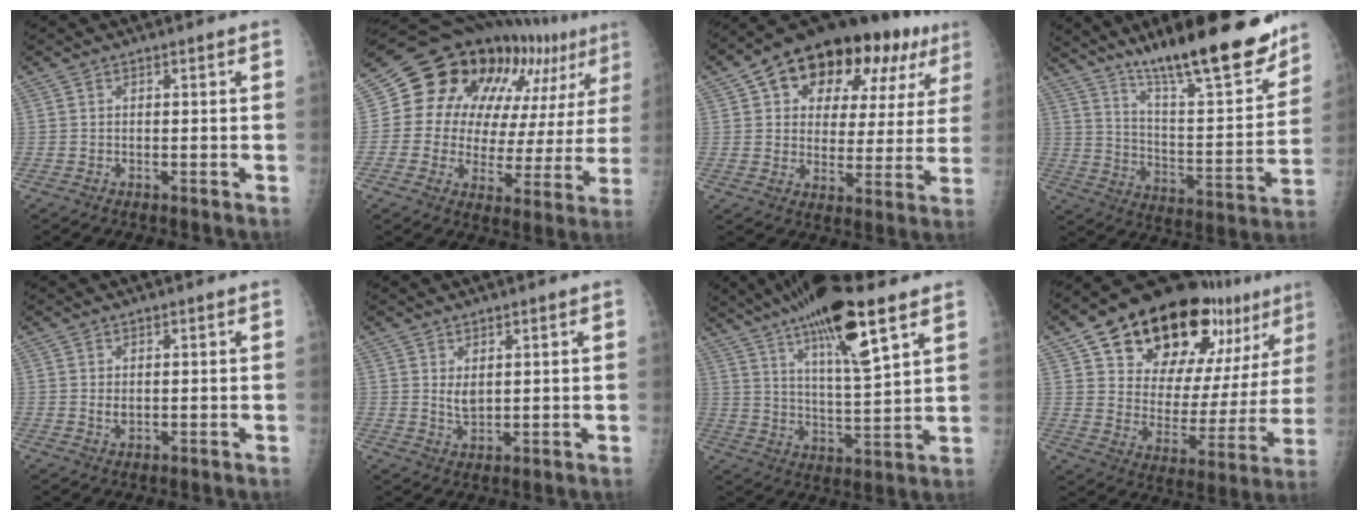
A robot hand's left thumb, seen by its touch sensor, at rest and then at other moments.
{"total": 23.9, "force": [11.7, 12.4, 16.7], "torque": [-0.208, 0.001, 0.169]}
{"total": 23.3, "force": [11.3, 13.0, 15.6], "torque": [-0.182, 0.015, 0.164]}
{"total": 23.1, "force": [17.0, 4.5, 14.9], "torque": [-0.202, -0.088, 0.277]}
{"total": 1.7, "force": [0.3, 1.0, 1.3], "torque": [-0.018, -0.001, 0.009]}
{"total": 3.1, "force": [1.1, 1.6, 2.4], "torque": [-0.036, -0.015, 0.026]}
{"total": 18.2, "force": [10.5, 3.9, 14.3], "torque": [-0.233, -0.040, 0.182]}
{"total": 27.7, "force": [17.7, 12.9, 17.0], "torque": [-0.212, -0.057, 0.264]}